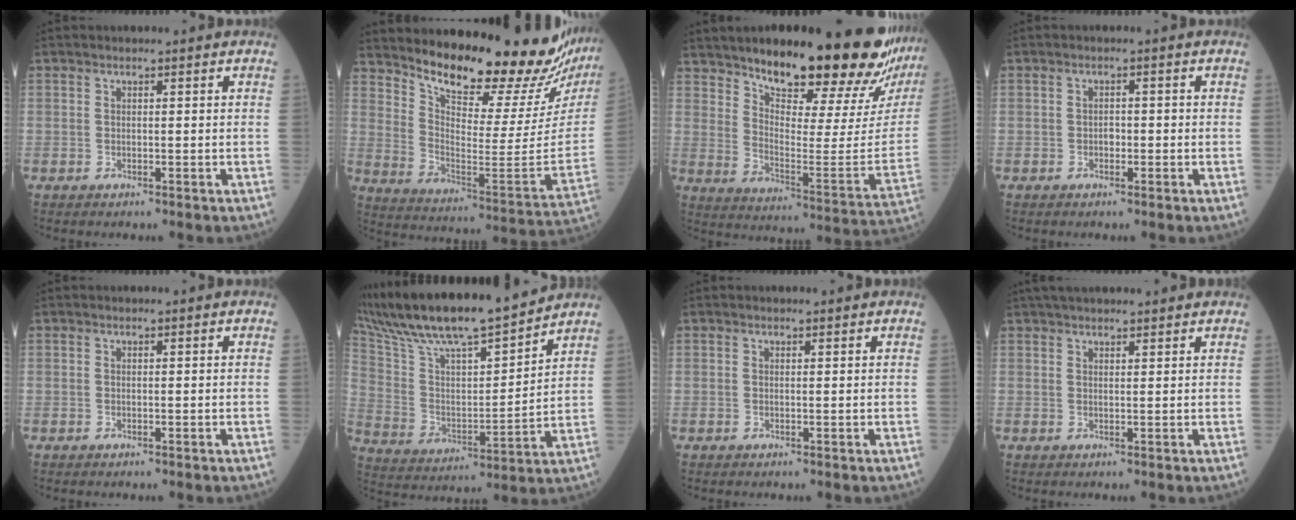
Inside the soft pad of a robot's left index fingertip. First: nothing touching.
{"total": 25.4, "force": [23.4, 3.0, 9.5], "torque": [-0.155, -0.117, 0.317]}
{"total": 23.8, "force": [20.0, 2.6, 12.8], "torque": [-0.197, -0.072, 0.274]}
{"total": 1.2, "force": [-0.4, 0.8, 0.8], "torque": [-0.011, 0.004, -0.007]}
{"total": 0.0}
{"total": 21.7, "force": [19.0, 2.2, 10.4], "torque": [-0.200, 0.011, 0.329]}
{"total": 0.7, "force": [0.7, 0.1, 0.1], "torque": [-0.010, 0.003, 0.009]}
{"total": 9.5, "force": [8.3, 1.5, 4.2], "torque": [-0.062, 0.037, 0.117]}